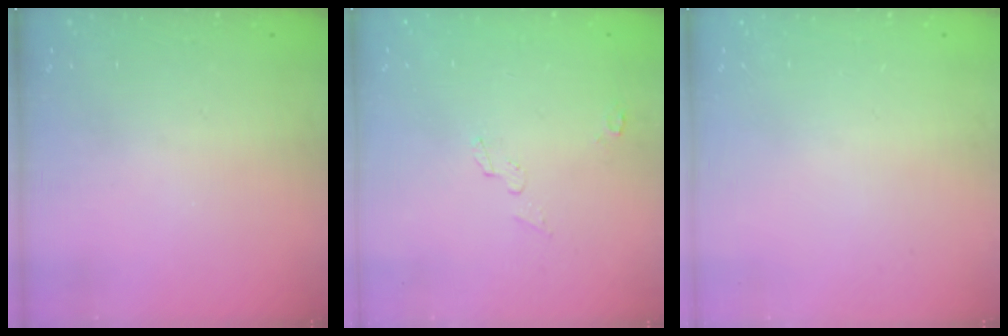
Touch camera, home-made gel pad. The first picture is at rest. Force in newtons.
{"total": 3.2, "press": 3.2, "slide": 0.3}
{"total": 0.0}